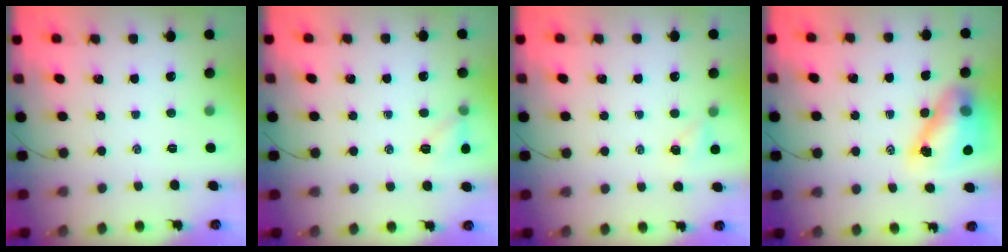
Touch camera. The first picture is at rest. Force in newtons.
{"total": 7.4, "press": 7.3, "slide": 1.4}
{"total": 3.9, "press": 3.7, "slide": 1.2}
{"total": 12.6, "press": 12.1, "slide": 3.6}